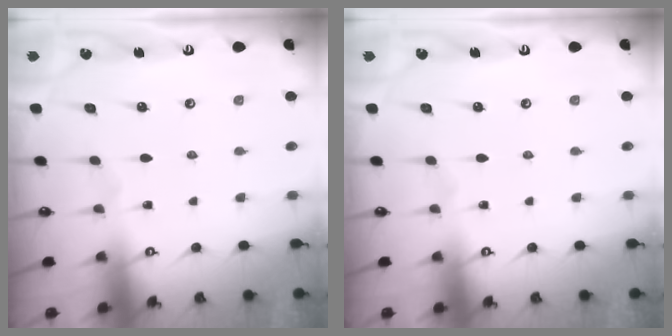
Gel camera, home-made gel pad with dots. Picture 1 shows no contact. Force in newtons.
{"total": 0.0}